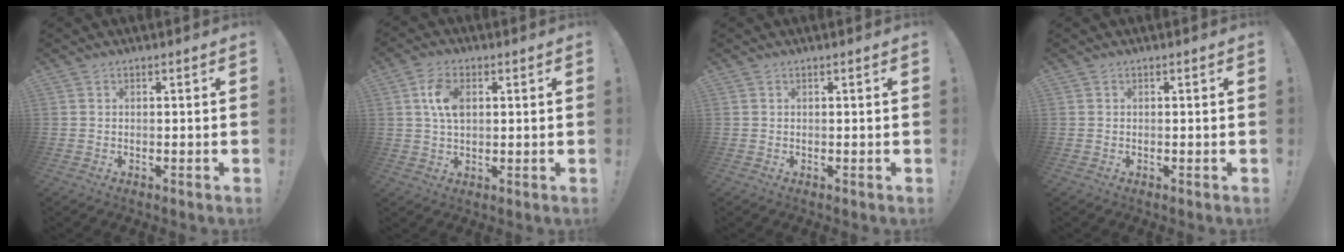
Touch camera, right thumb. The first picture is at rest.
{"total": 7.8, "force": [2.0, 4.7, 5.9], "torque": [-0.110, 0.005, 0.036]}
{"total": 0.0}
{"total": 0.0}